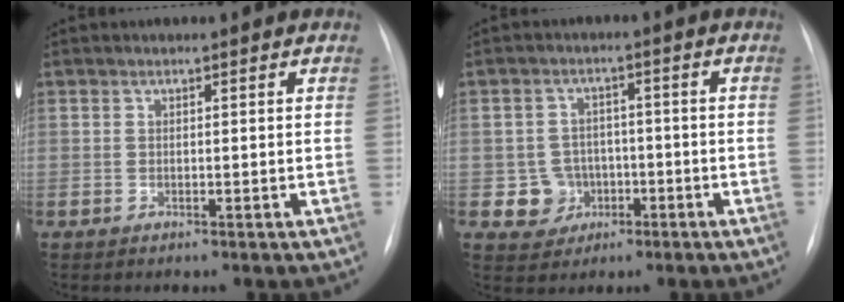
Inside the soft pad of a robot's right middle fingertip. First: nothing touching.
{"total": 5.0, "force": [-1.5, 4.8, 0.5], "torque": [-0.002, 0.013, -0.017]}